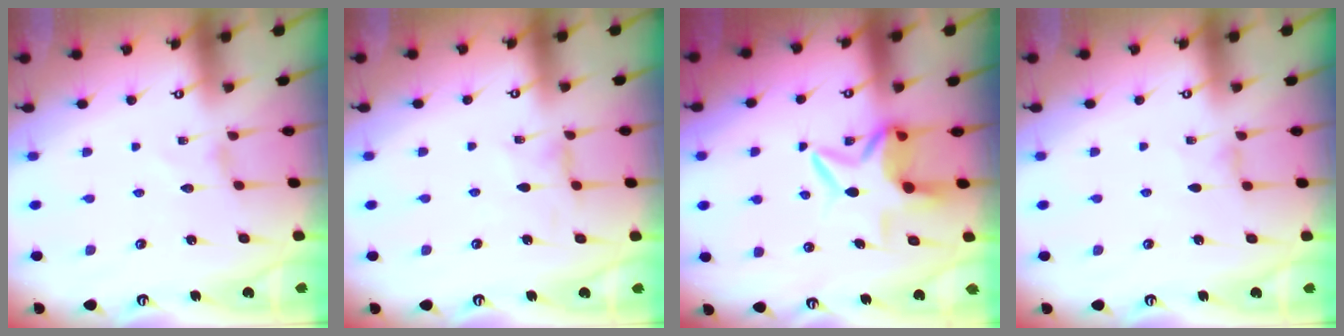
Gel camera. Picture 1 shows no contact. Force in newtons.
{"total": 1.7, "press": 1.7, "slide": 0.5}
{"total": 9.1, "press": 9.0, "slide": 1.4}
{"total": 1.0, "press": 1.0, "slide": 0.3}